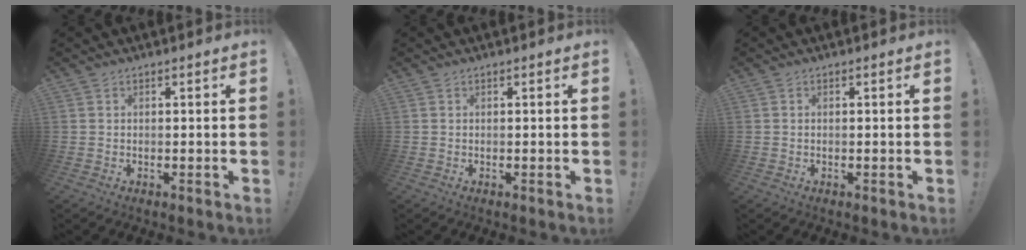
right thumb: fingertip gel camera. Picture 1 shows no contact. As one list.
[{"total": 0.0}, {"total": 0.0}]